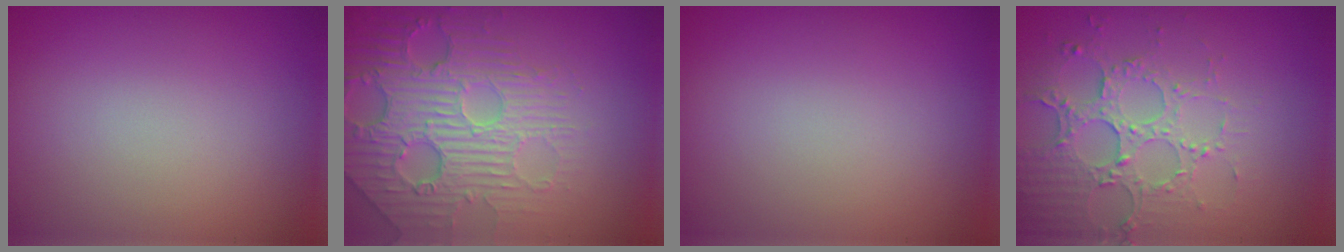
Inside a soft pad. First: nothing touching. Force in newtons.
{"total": 6.1, "press": 4.9, "slide": 3.7}
{"total": 0.0}
{"total": 4.2, "press": 3.9, "slide": 1.6}